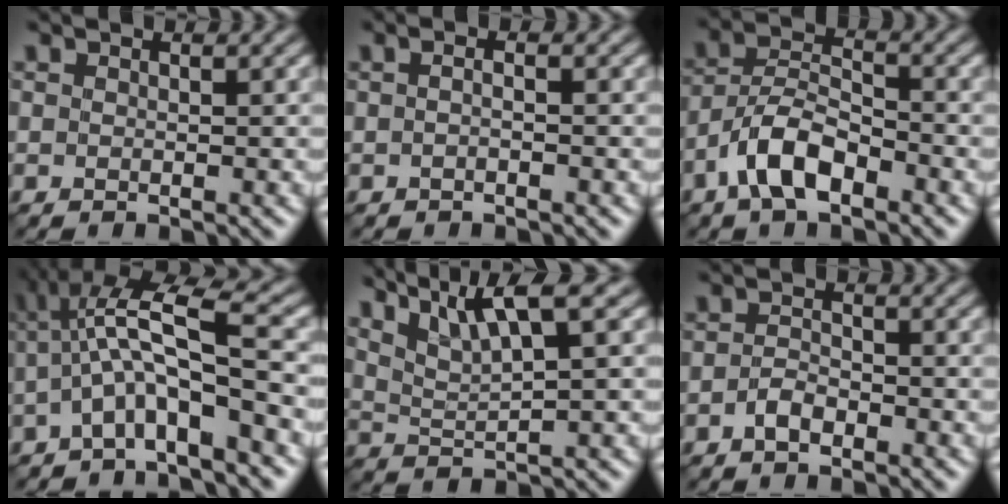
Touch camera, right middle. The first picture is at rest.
{"total": 0.9, "force": [-0.3, 0.2, 0.8], "torque": [-0.016, -0.003, -0.008]}
{"total": 5.3, "force": [-3.1, 2.3, 3.7], "torque": [-0.064, 0.010, -0.065]}
{"total": 6.8, "force": [-0.7, 1.8, 6.6], "torque": [-0.120, 0.020, -0.025]}
{"total": 6.5, "force": [4.4, 1.2, 4.5], "torque": [-0.079, 0.012, 0.084]}
{"total": 1.7, "force": [-1.0, 0.9, 1.1], "torque": [-0.022, 0.003, -0.022]}